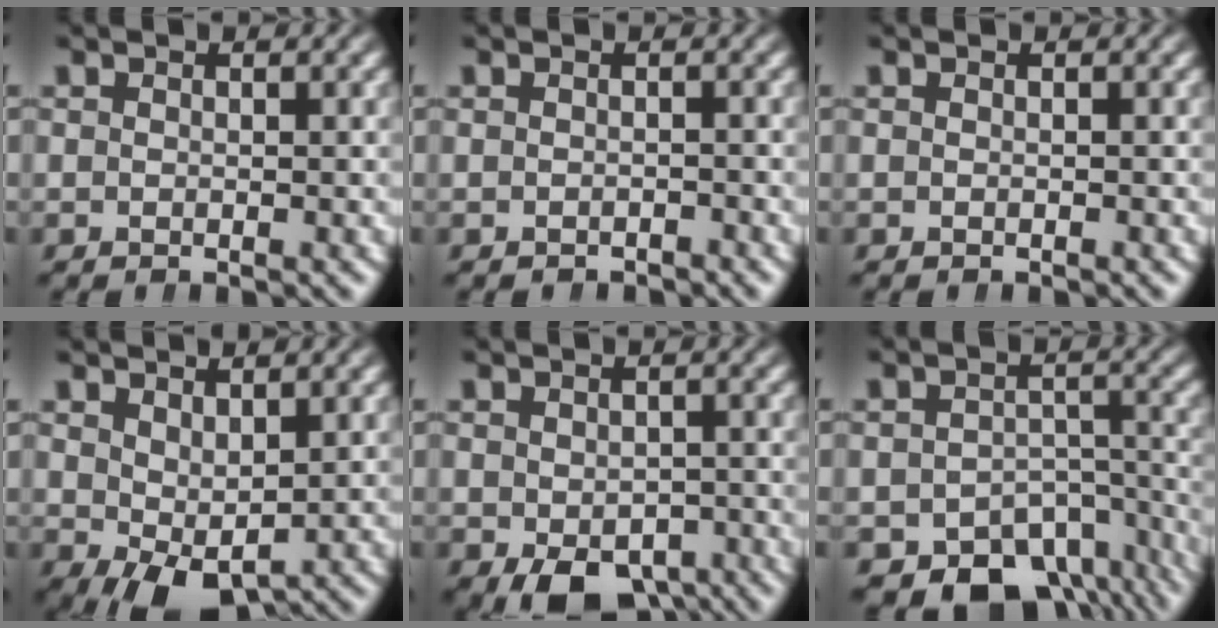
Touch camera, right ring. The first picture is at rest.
{"total": 1.2, "force": [-1.2, -0.1, -0.2], "torque": [0.004, -0.008, -0.016]}
{"total": 0.0}
{"total": 3.1, "force": [-0.8, 1.5, 2.6], "torque": [-0.039, -0.032, 0.009]}
{"total": 5.3, "force": [-3.9, 2.5, 2.7], "torque": [-0.029, -0.032, -0.041]}
{"total": 10.5, "force": [-7.8, 5.7, 4.1], "torque": [-0.046, -0.030, -0.114]}